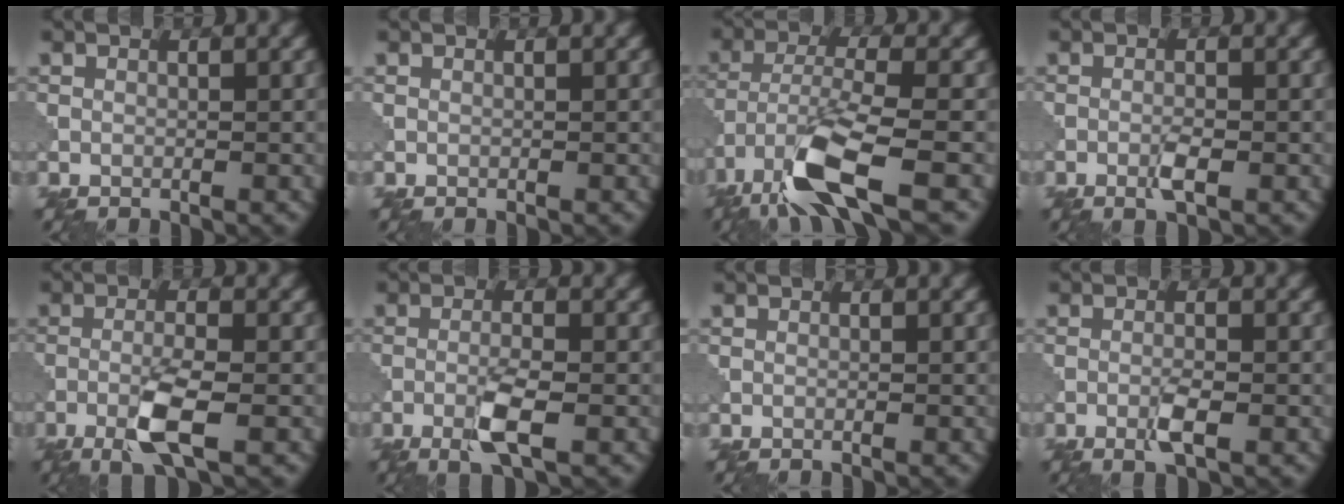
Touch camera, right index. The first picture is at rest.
{"total": 0.0}
{"total": 8.9, "force": [-5.2, 2.1, 6.9], "torque": [-0.135, -0.005, -0.106]}
{"total": 1.8, "force": [-0.7, 0.3, 1.6], "torque": [-0.032, 0.000, -0.017]}
{"total": 4.6, "force": [-2.1, 0.7, 4.0], "torque": [-0.077, 0.002, -0.046]}
{"total": 3.6, "force": [-1.6, 0.6, 3.2], "torque": [-0.062, 0.003, -0.035]}
{"total": 0.0}
{"total": 2.2, "force": [-0.9, 0.3, 2.0], "torque": [-0.039, 0.001, -0.021]}